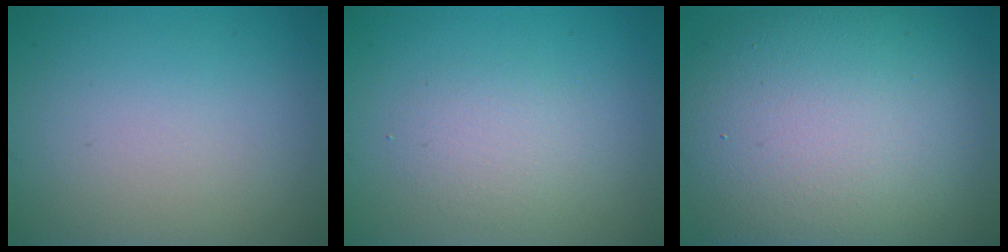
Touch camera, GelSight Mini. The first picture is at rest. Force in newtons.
{"total": 1.9, "press": 1.9, "slide": 0.1}
{"total": 15.0, "press": 15.0, "slide": 0.5}